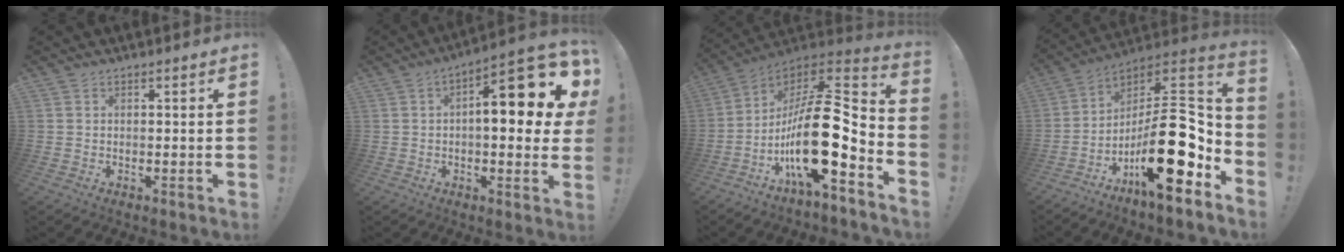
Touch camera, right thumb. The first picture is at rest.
{"total": 16.2, "force": [3.3, 5.7, 14.8], "torque": [-0.197, -0.014, 0.044]}
{"total": 22.3, "force": [-5.1, 8.0, 20.2], "torque": [-0.357, 0.004, -0.089]}
{"total": 24.2, "force": [-7.4, 8.8, 21.3], "torque": [-0.345, 0.028, -0.119]}